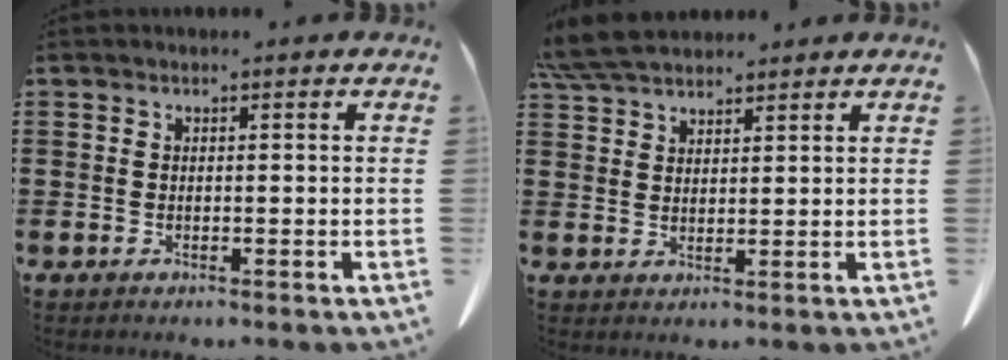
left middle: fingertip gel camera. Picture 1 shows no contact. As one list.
[{"total": 6.1, "force": [5.4, 1.5, 2.3], "torque": [-0.061, -0.006, 0.105]}]